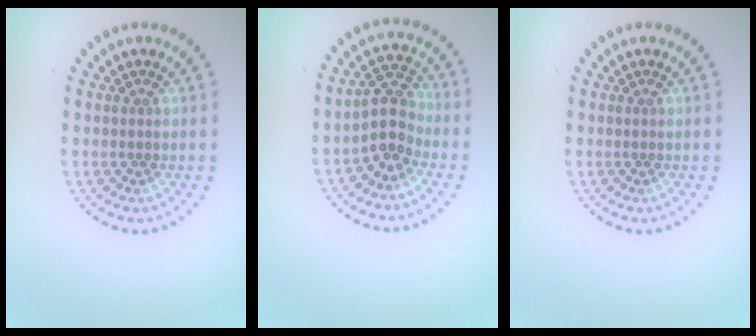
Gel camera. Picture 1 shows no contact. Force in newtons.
{"total": 3.2, "press": 2.9, "slide": 1.3}
{"total": 0.0}